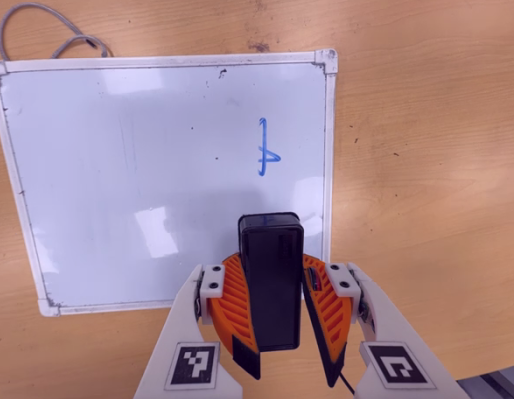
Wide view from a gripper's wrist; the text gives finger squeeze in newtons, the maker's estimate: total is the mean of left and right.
{"total": 11.5, "left": 11.2, "right": 11.8}